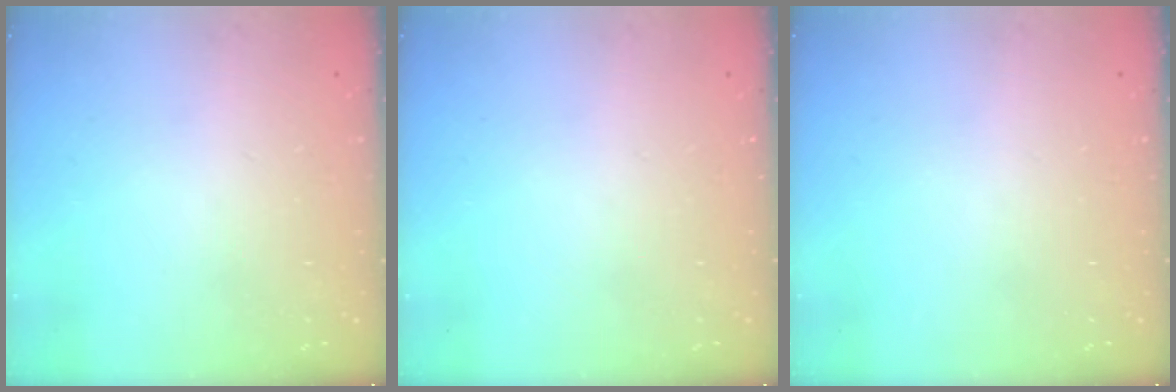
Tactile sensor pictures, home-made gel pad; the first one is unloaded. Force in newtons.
{"total": 0.0}
{"total": 0.0}